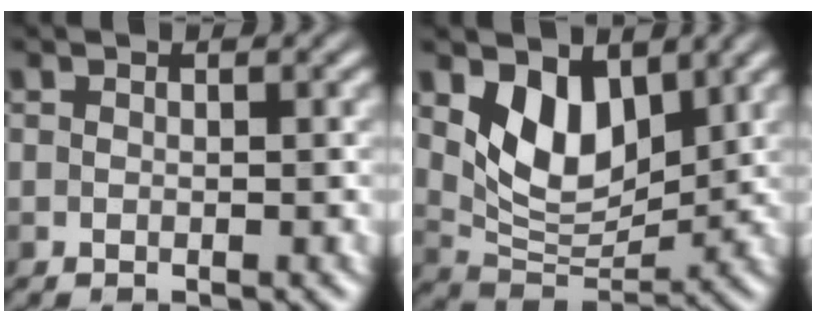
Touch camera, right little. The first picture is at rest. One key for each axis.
{"total": 5.2, "fx": 2.3, "fy": 3.1, "fz": 3.4, "tx": -0.069, "ty": -0.015, "tz": 0.039}